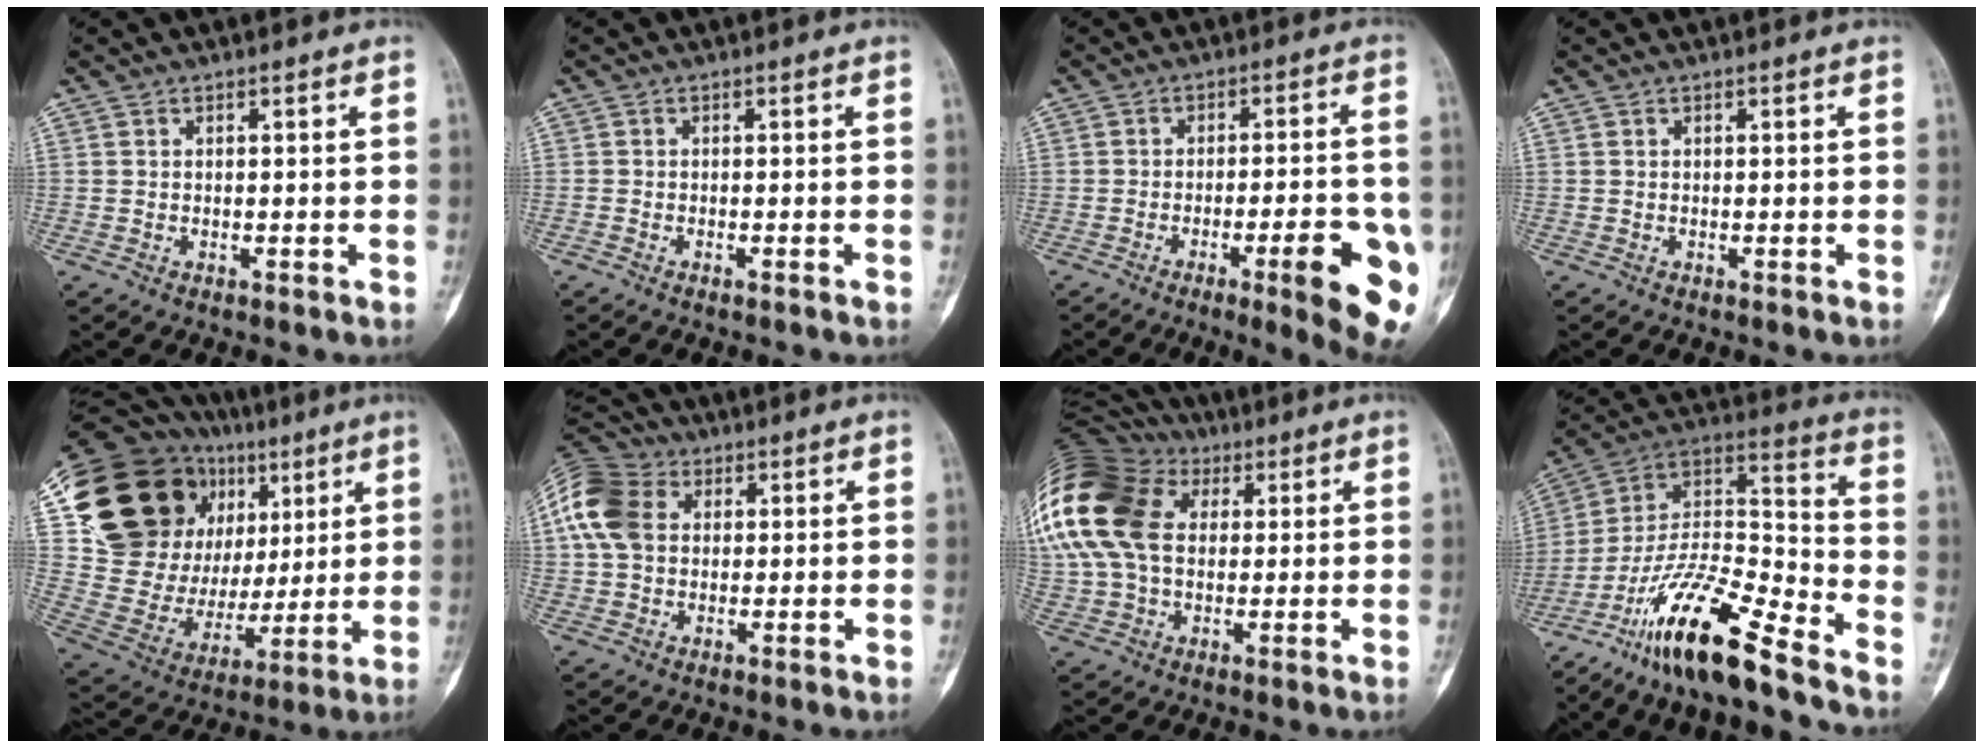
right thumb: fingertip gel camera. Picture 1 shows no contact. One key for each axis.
{"total": 0.6, "fx": -0.6, "fy": 0.0, "fz": 0.2, "tx": -0.004, "ty": 0.002, "tz": -0.011}
{"total": 13.1, "fx": -4.9, "fy": 2.5, "fz": 11.9, "tx": -0.142, "ty": 0.007, "tz": -0.062}
{"total": 0.0}
{"total": 29.2, "fx": 11.9, "fy": 20.2, "fz": 17.5, "tx": -0.266, "ty": 0.030, "tz": 0.225}
{"total": 12.5, "fx": 2.9, "fy": 9.4, "fz": 7.7, "tx": -0.152, "ty": 0.018, "tz": 0.045}
{"total": 27.3, "fx": 7.0, "fy": 19.4, "fz": 17.9, "tx": -0.428, "ty": 0.065, "tz": 0.139}
{"total": 19.7, "fx": -14.1, "fy": 3.7, "fz": 13.3, "tx": -0.251, "ty": 0.077, "tz": -0.259}